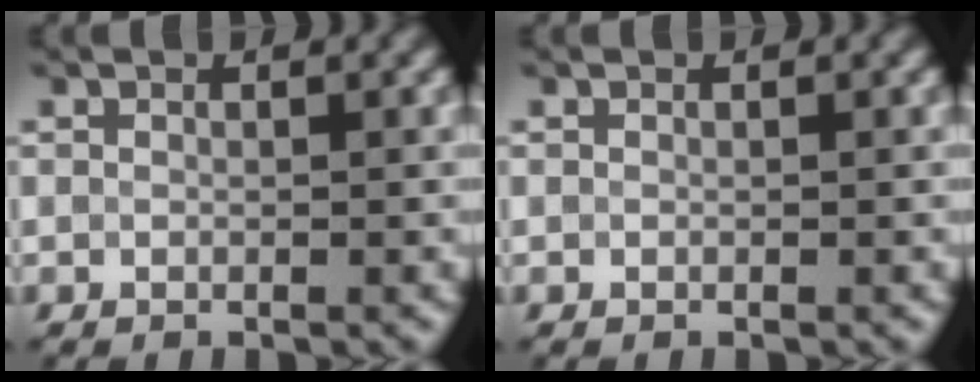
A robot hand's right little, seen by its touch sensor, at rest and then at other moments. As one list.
[{"total": 0.0}]